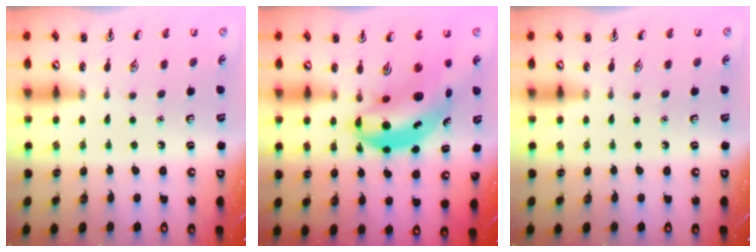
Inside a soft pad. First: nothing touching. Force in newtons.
{"total": 7.7, "press": 7.5, "slide": 1.9}
{"total": 0.0}